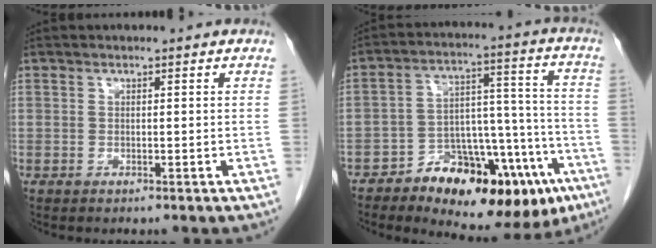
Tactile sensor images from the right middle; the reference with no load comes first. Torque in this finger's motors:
{"motor_torque": [1.07, -1.06, 0.43, 0.07]}